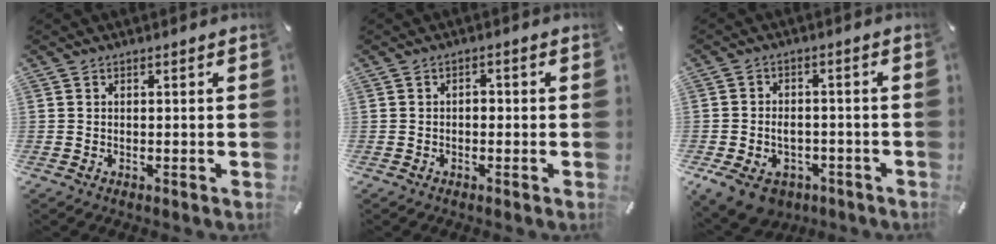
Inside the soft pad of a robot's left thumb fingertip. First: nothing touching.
{"total": 1.6, "force": [-0.6, 1.1, 1.0], "torque": [-0.020, 0.009, -0.016]}
{"total": 7.9, "force": [-2.6, 6.5, 3.6], "torque": [-0.069, 0.025, -0.041]}